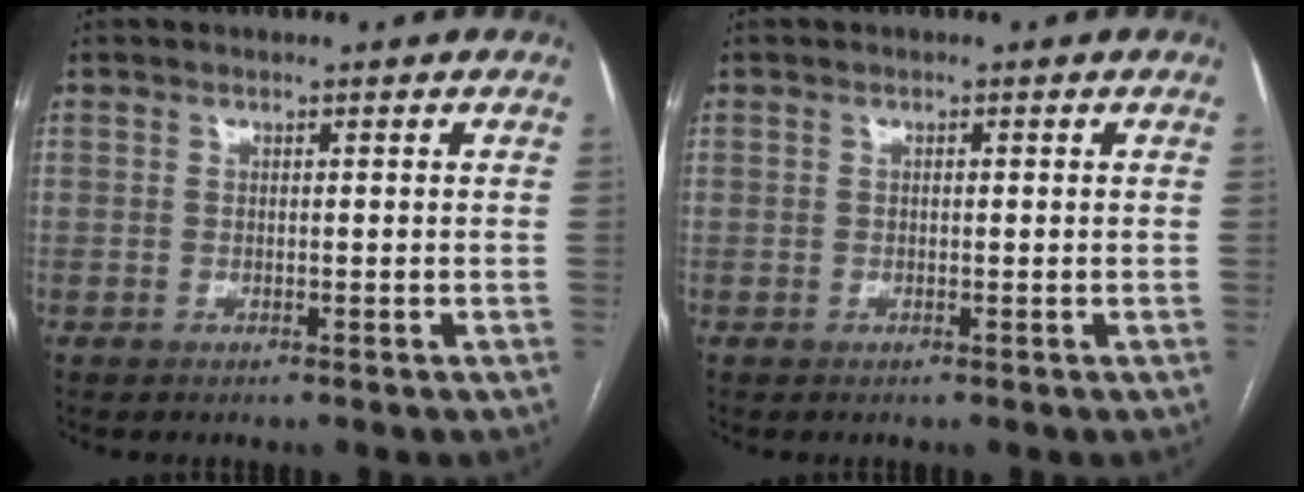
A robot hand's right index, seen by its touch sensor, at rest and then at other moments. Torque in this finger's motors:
{"motor_torque": [-0.05, 0.03, 0.02, 0.00]}